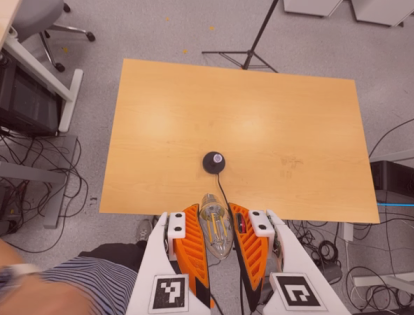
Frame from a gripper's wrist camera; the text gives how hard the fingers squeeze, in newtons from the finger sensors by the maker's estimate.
{"total": 23.6, "left": 26.3, "right": 20.8}